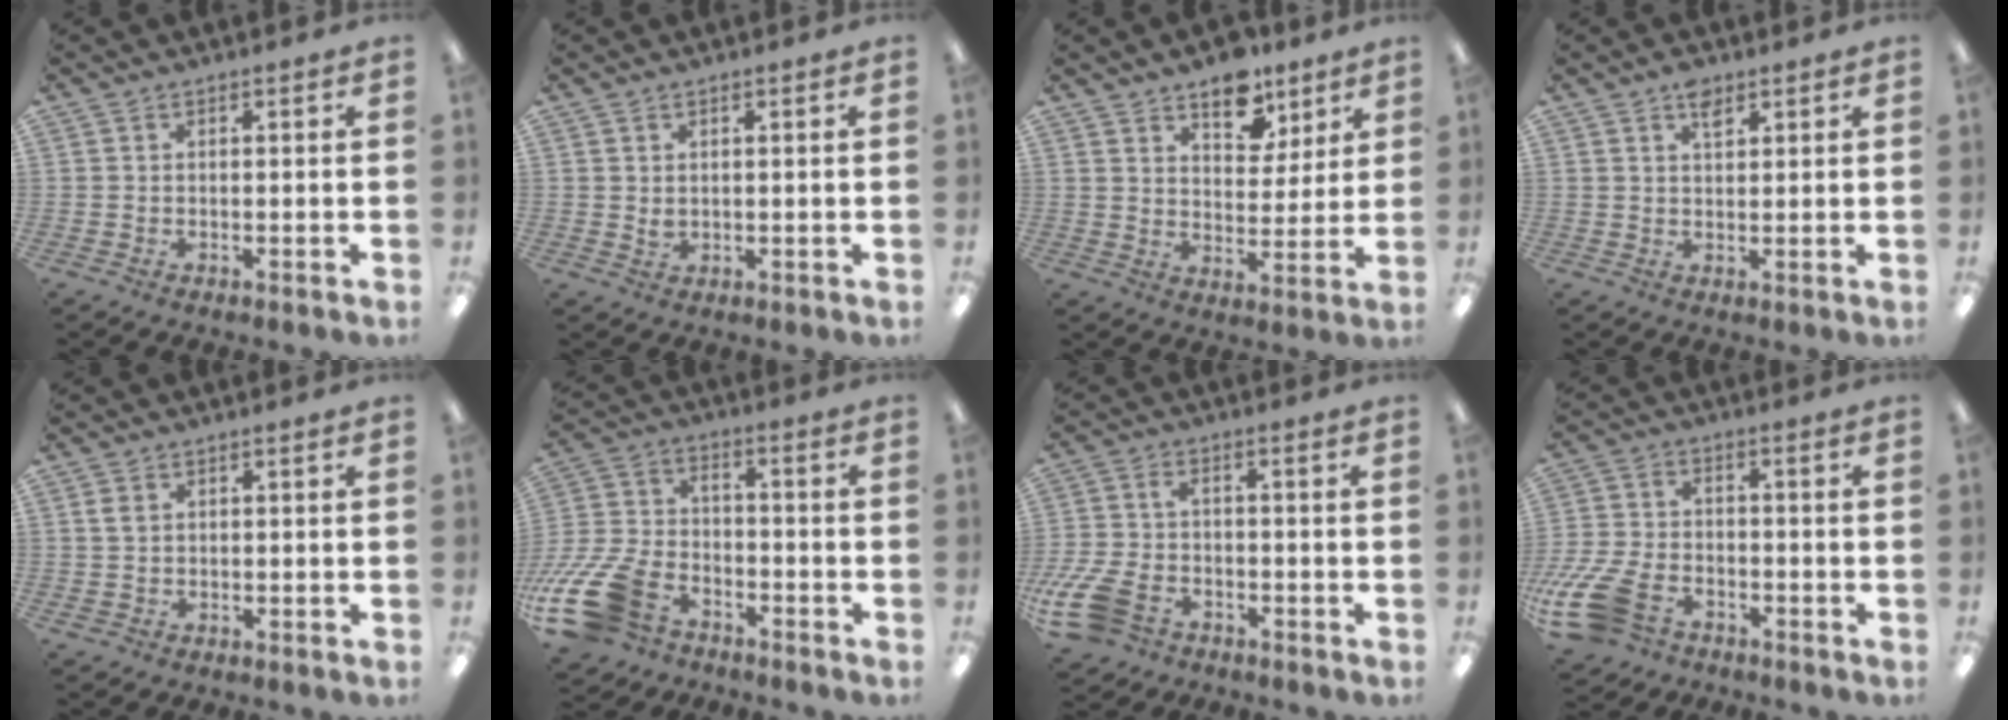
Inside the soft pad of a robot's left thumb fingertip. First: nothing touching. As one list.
[{"total": 1.5, "force": [0.8, 0.9, 0.8], "torque": [-0.011, -0.001, 0.014]}, {"total": 10.1, "force": [7.6, 5.7, 3.6], "torque": [-0.034, -0.048, 0.134]}, {"total": 3.6, "force": [2.3, 1.8, 2.1], "torque": [-0.032, -0.004, 0.038]}, {"total": 2.0, "force": [0.5, 1.6, 1.0], "torque": [-0.023, 0.007, 0.007]}, {"total": 17.3, "force": [-9.8, 10.3, 9.8], "torque": [-0.204, 0.050, -0.170]}, {"total": 9.7, "force": [-4.6, 5.8, 6.2], "torque": [-0.149, 0.010, -0.089]}, {"total": 12.1, "force": [-6.5, 6.9, 7.4], "torque": [-0.160, 0.026, -0.120]}]